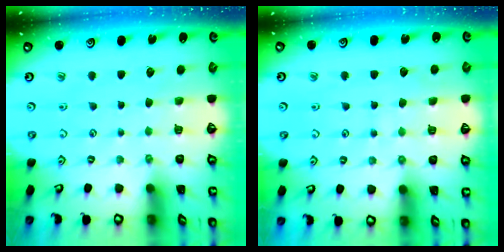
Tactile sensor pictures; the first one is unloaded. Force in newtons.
{"total": 4.4, "press": 4.4, "slide": 0.5}